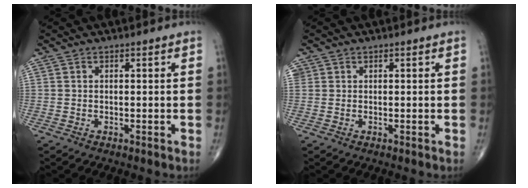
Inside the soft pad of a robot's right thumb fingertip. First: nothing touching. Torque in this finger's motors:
{"motor_torque": [-0.06, -0.05, 0.26, 0.20, 0.00]}